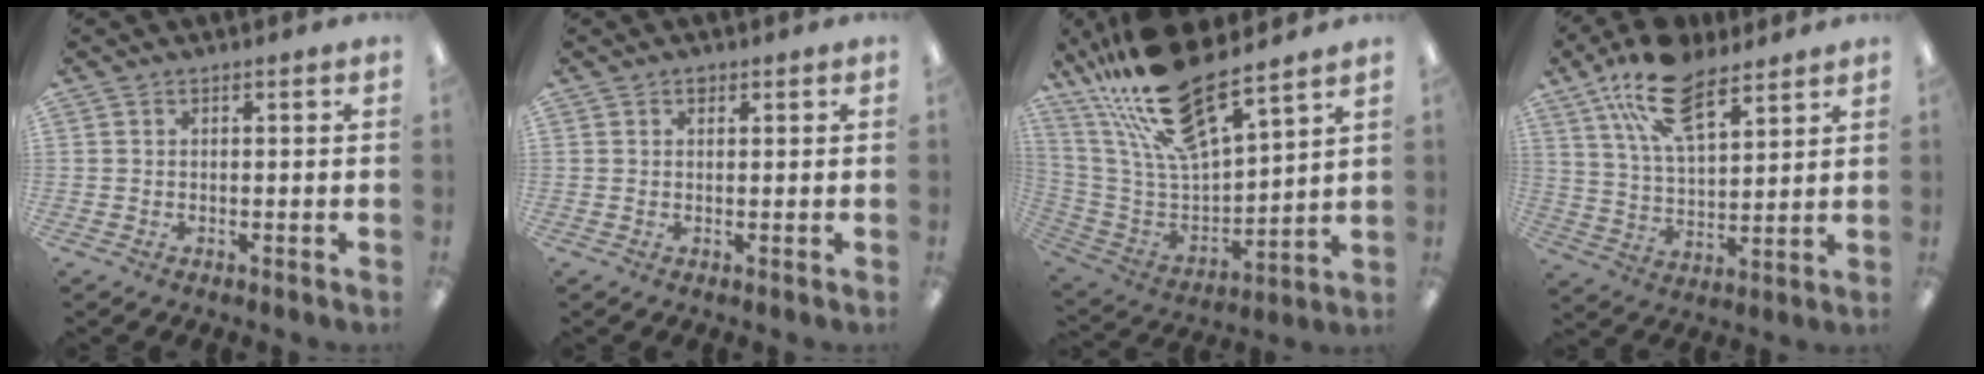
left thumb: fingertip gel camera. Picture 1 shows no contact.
{"total": 1.0, "force": [0.7, 0.6, 0.4], "torque": [-0.002, -0.002, 0.010]}
{"total": 21.8, "force": [17.6, 5.5, 11.7], "torque": [-0.237, -0.110, 0.307]}
{"total": 16.4, "force": [10.2, 7.6, 10.3], "torque": [-0.192, -0.028, 0.185]}